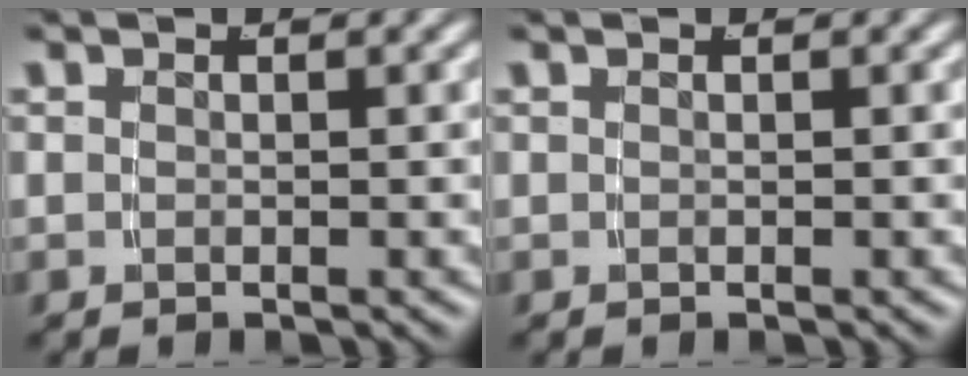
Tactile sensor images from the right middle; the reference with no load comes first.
{"total": 0.0}